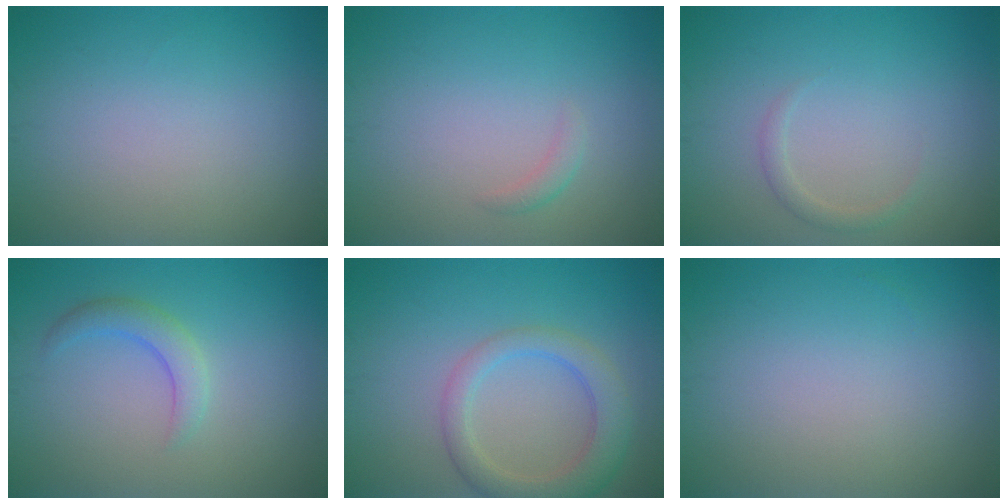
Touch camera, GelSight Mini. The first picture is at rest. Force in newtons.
{"total": 0.9, "press": 0.9, "slide": 0.0}
{"total": 1.0, "press": 1.0, "slide": 0.1}
{"total": 2.3, "press": 2.2, "slide": 0.2}
{"total": 4.1, "press": 4.1, "slide": 0.2}
{"total": 0.0}